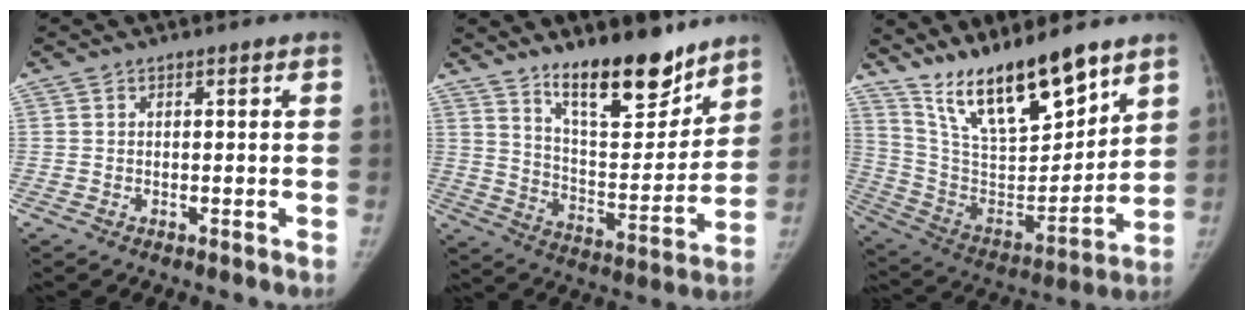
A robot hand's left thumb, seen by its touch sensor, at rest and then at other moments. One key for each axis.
{"total": 17.2, "fx": 13.0, "fy": 5.5, "fz": 9.8, "tx": -0.105, "ty": -0.102, "tz": 0.215}
{"total": 19.7, "fx": 14.7, "fy": 5.6, "fz": 11.9, "tx": -0.165, "ty": -0.084, "tz": 0.276}